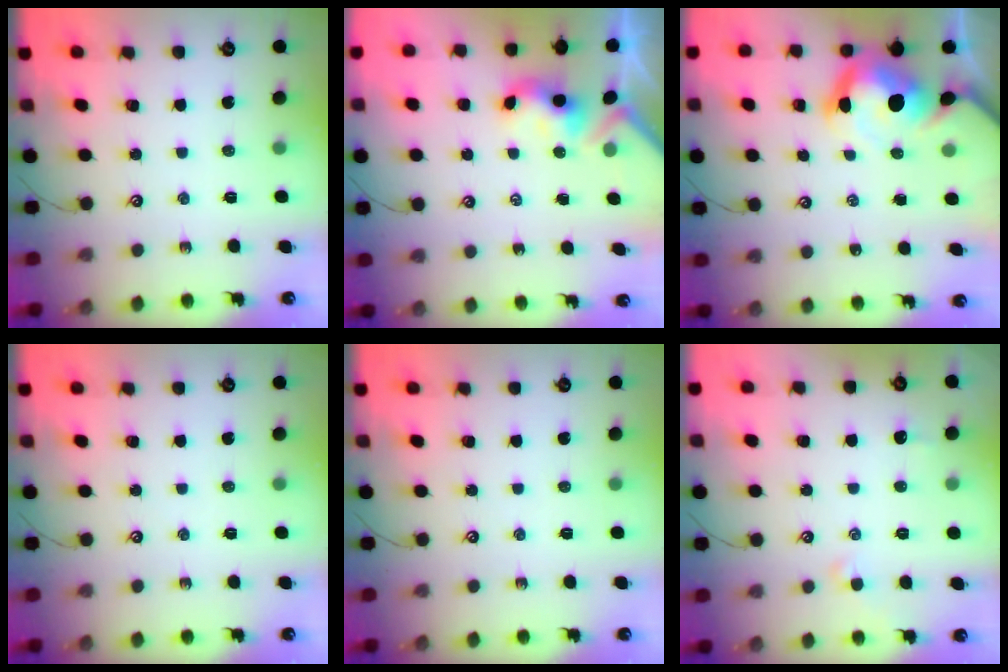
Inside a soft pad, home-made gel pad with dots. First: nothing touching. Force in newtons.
{"total": 3.6, "press": 3.5, "slide": 0.2}
{"total": 12.4, "press": 12.4, "slide": 1.3}
{"total": 0.0}
{"total": 0.0}
{"total": 1.0, "press": 0.7, "slide": 0.6}